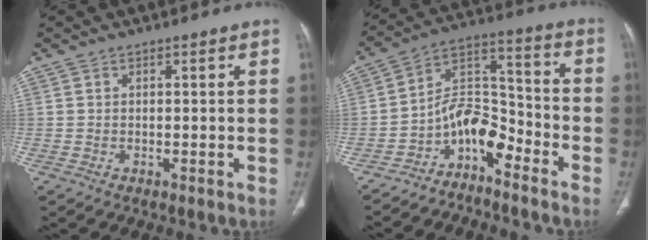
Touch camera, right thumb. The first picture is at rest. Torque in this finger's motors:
{"motor_torque": [1.96, 0.47, 0.34, -1.01, 0.06]}